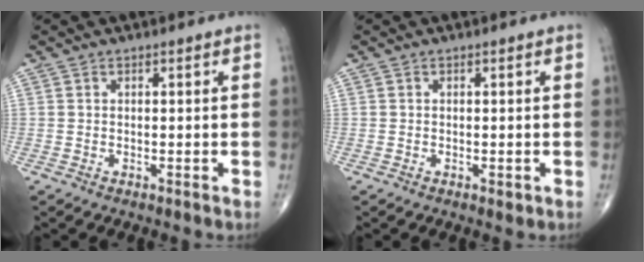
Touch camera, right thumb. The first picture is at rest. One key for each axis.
{"total": 0.8, "fx": -0.3, "fy": 0.4, "fz": 0.7, "tx": -0.007, "ty": -0.002, "tz": -0.004}